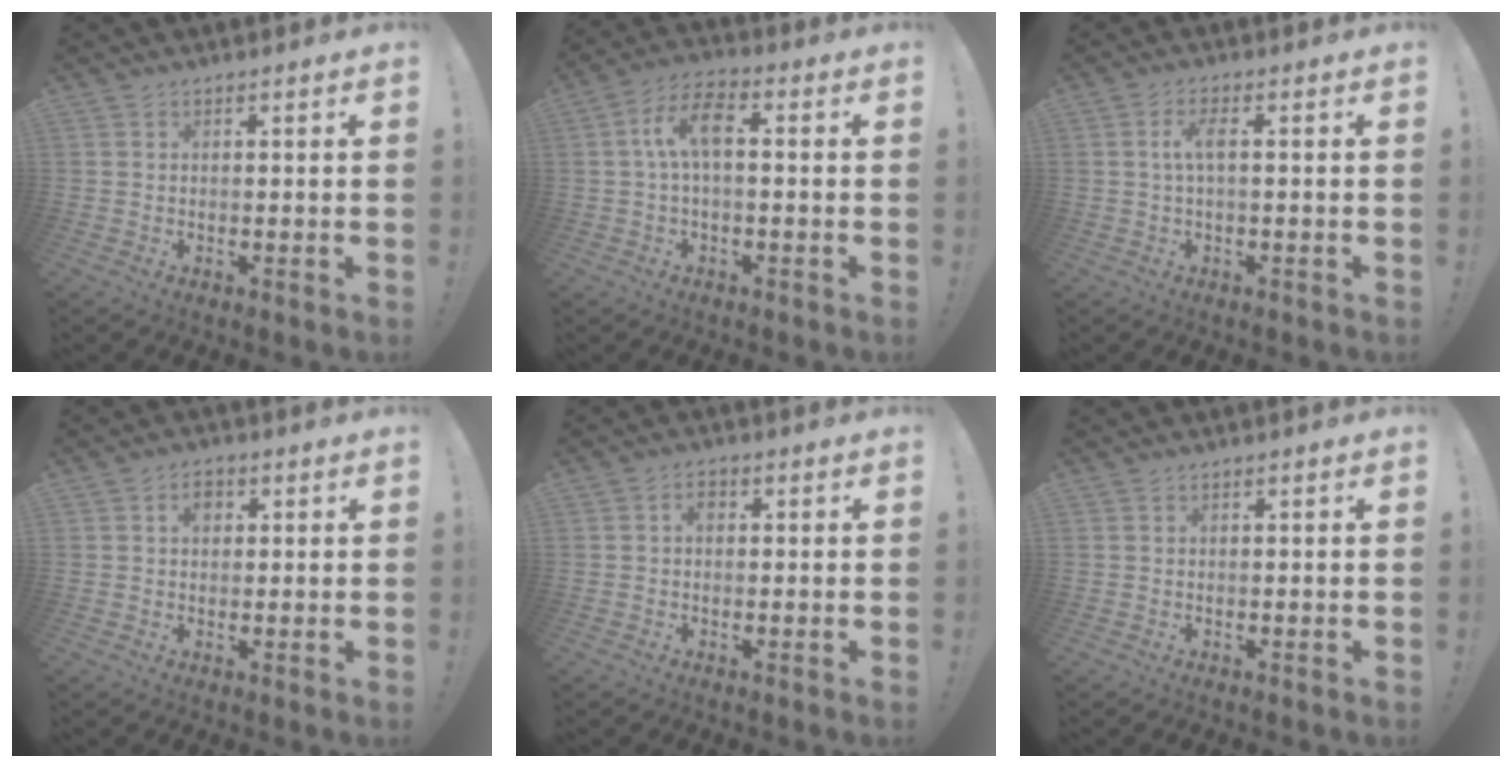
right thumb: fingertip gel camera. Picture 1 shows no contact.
{"total": 9.0, "force": [0.7, 4.1, 8.0], "torque": [-0.158, 0.015, 0.014]}
{"total": 4.5, "force": [0.2, 1.2, 4.3], "torque": [-0.089, 0.007, -0.002]}
{"total": 3.7, "force": [1.2, 2.8, 2.1], "torque": [-0.025, 0.002, 0.017]}
{"total": 2.4, "force": [0.1, 1.7, 1.7], "torque": [-0.027, 0.007, -0.001]}
{"total": 0.0}